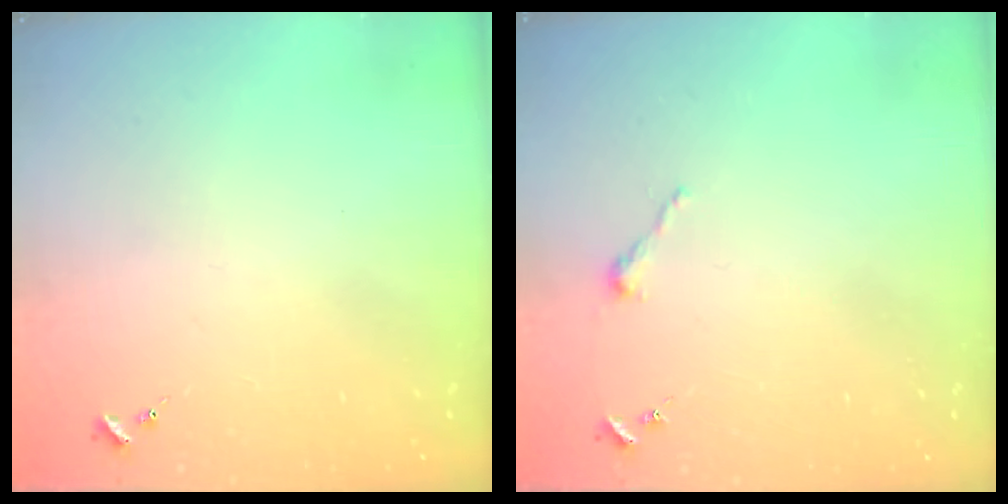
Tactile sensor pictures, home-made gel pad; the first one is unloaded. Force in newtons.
{"total": 2.5, "press": 2.5, "slide": 0.2}